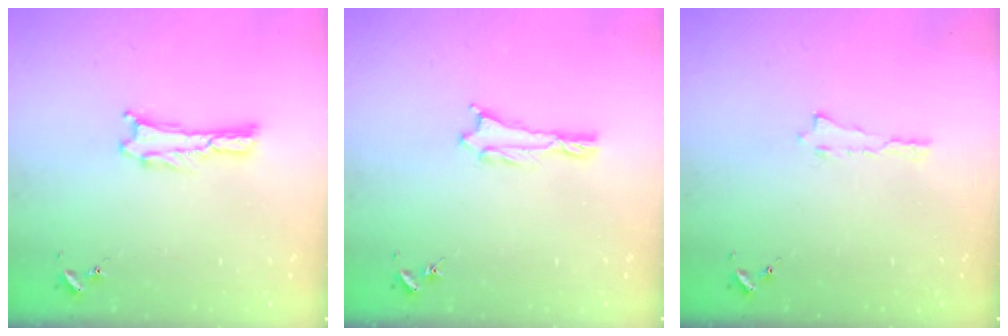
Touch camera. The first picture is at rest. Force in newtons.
{"total": 0.7, "press": 0.7, "slide": 0.1}
{"total": 0.0}